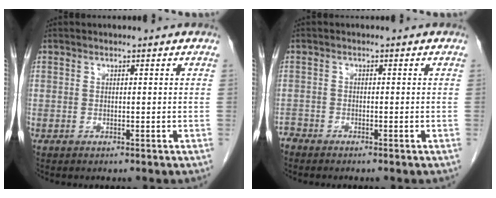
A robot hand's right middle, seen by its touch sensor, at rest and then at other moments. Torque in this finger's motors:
{"motor_torque": [0.00, 0.13, -0.02, 0.00]}